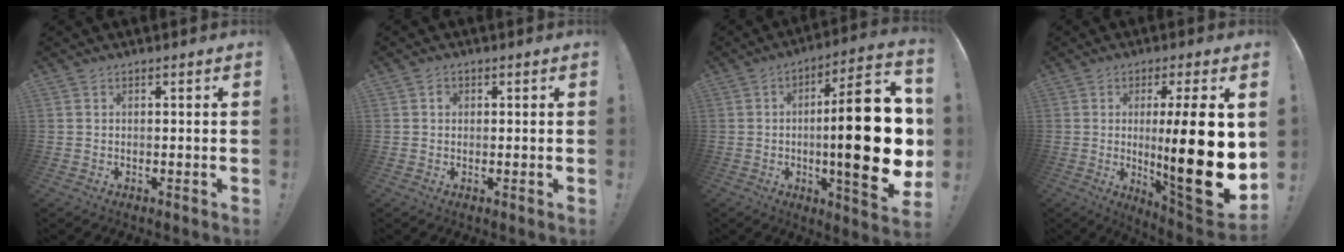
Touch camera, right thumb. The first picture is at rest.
{"total": 1.2, "force": [0.2, 1.1, 0.4], "torque": [-0.003, 0.002, 0.001]}
{"total": 26.6, "force": [-1.2, 6.5, 25.8], "torque": [-0.403, -0.003, -0.022]}
{"total": 21.7, "force": [0.1, 2.6, 21.5], "torque": [-0.345, -0.035, -0.005]}